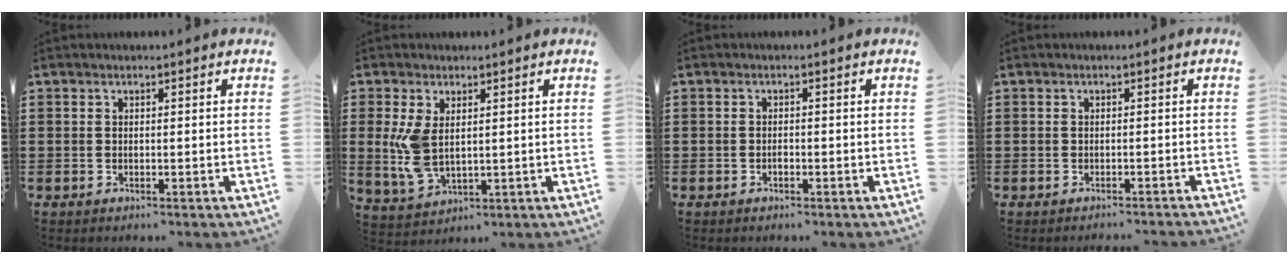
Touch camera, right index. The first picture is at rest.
{"total": 6.2, "force": [1.0, 3.3, 5.2], "torque": [-0.121, -0.001, 0.016]}
{"total": 0.8, "force": [-0.4, 0.4, 0.5], "torque": [-0.011, -0.003, -0.007]}
{"total": 0.8, "force": [-0.8, -0.1, 0.0], "torque": [-0.002, 0.000, -0.017]}